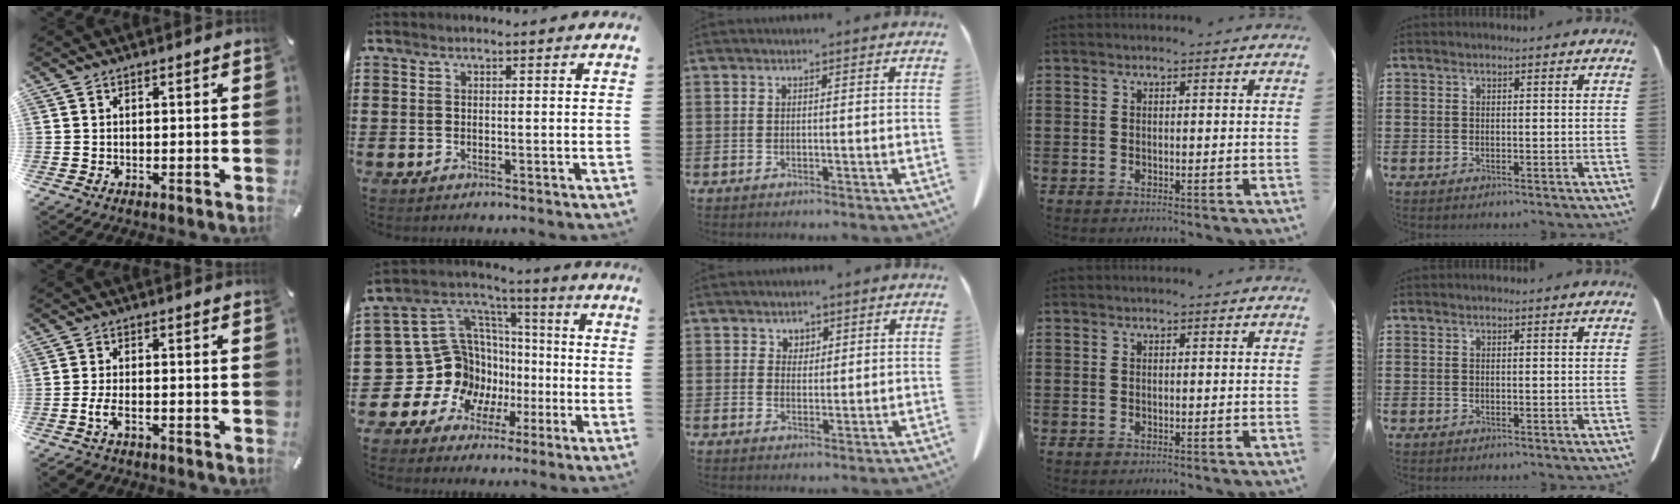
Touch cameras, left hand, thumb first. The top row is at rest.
{"thumb": {"total": 4.3, "force": [-2.2, 1.8, 3.2], "torque": [-0.071, 0.004, -0.044]}, "index": {"total": 15.6, "force": [-3.1, 14.5, 5.0], "torque": [-0.171, -0.026, -0.020]}, "middle": {"total": 2.3, "force": [1.8, 1.4, 0.2], "torque": [-0.002, 0.003, 0.032]}}